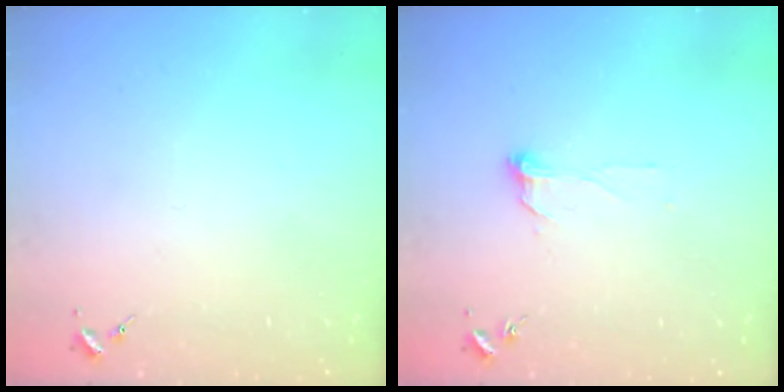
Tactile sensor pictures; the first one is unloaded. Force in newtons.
{"total": 6.4, "press": 6.3, "slide": 0.5}